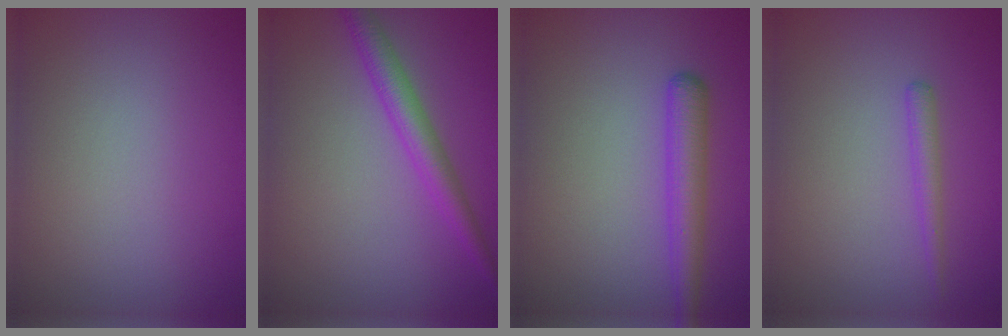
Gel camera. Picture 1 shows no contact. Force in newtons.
{"total": 3.2, "press": 3.2, "slide": 0.1}
{"total": 3.2, "press": 3.2, "slide": 0.1}
{"total": 1.3, "press": 1.3, "slide": 0.1}